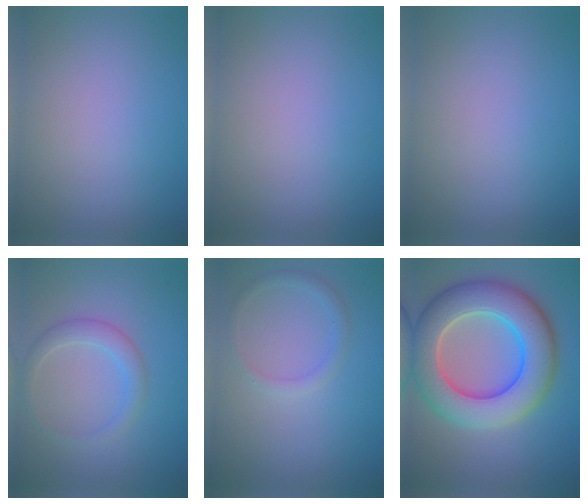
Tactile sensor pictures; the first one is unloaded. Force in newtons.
{"total": 0.0}
{"total": 0.0}
{"total": 2.2, "press": 2.2, "slide": 0.1}
{"total": 1.4, "press": 1.4, "slide": 0.1}
{"total": 10.6, "press": 10.6, "slide": 0.6}